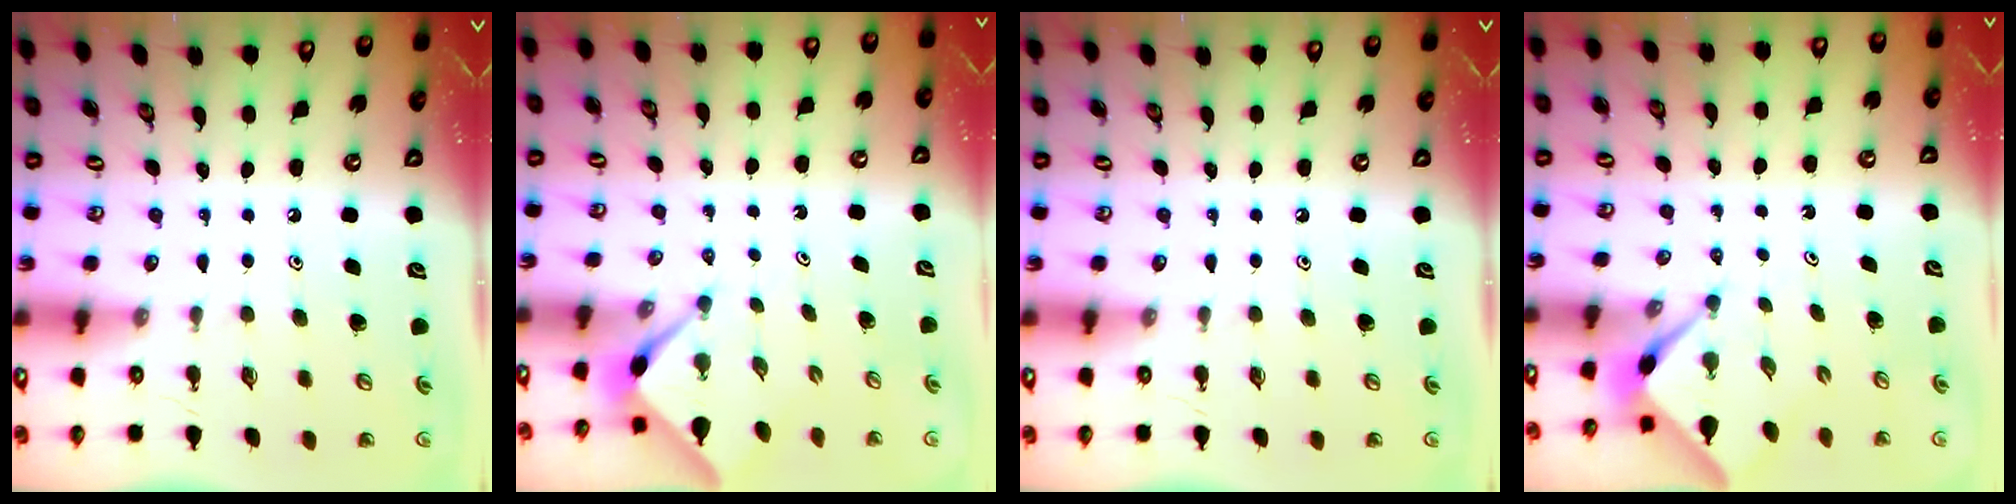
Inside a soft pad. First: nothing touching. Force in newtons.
{"total": 2.3, "press": 2.3, "slide": 0.1}
{"total": 0.0}
{"total": 2.2, "press": 2.2, "slide": 0.2}